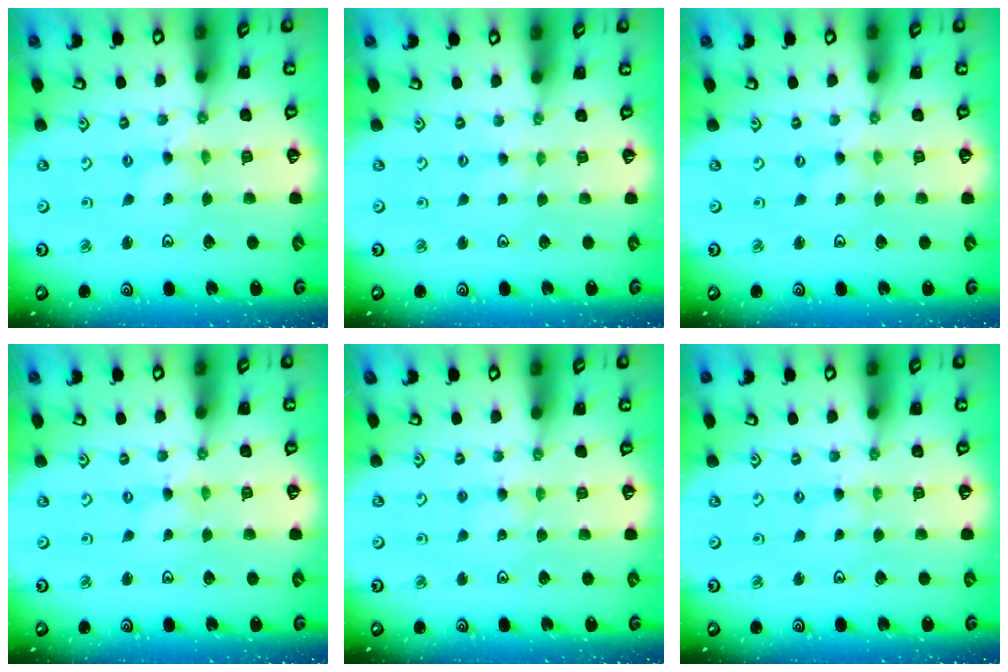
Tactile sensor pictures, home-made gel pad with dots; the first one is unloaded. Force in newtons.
{"total": 1.3, "press": 1.3, "slide": 0.3}
{"total": 0.0}
{"total": 0.0}
{"total": 2.9, "press": 2.9, "slide": 0.3}
{"total": 1.1, "press": 1.1, "slide": 0.3}